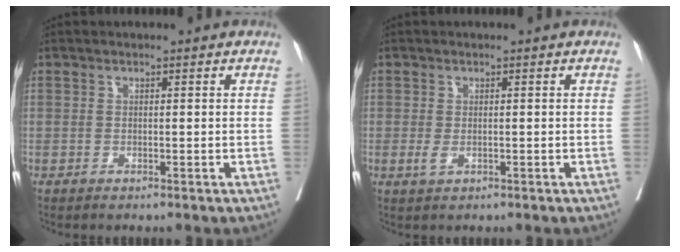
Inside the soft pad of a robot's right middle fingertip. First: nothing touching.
{"total": 1.5, "force": [-0.3, 0.8, 1.2], "torque": [-0.026, -0.004, -0.001]}